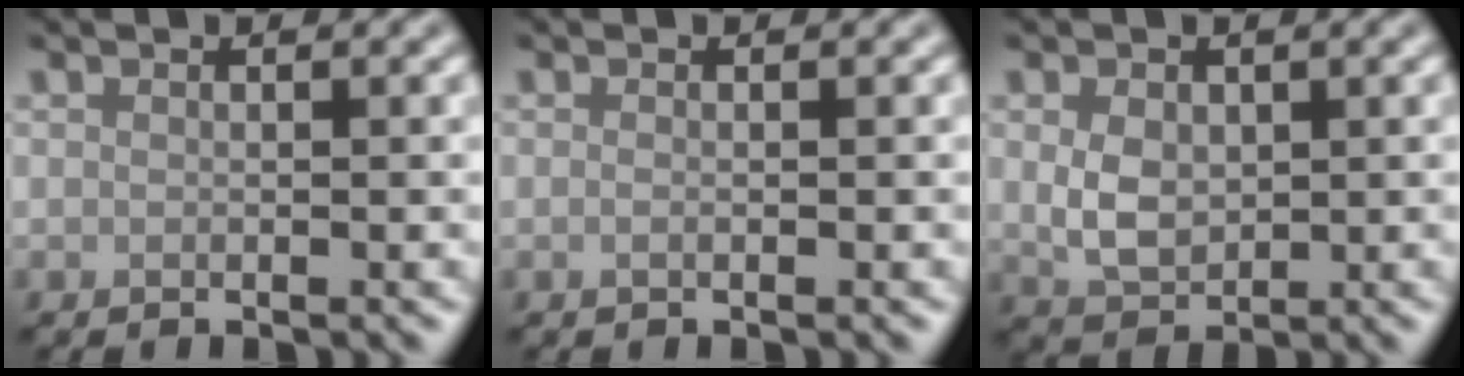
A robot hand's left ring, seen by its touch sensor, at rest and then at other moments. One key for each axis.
{"total": 0.6, "fx": -0.1, "fy": 0.2, "fz": 0.5, "tx": -0.009, "ty": -0.003, "tz": -0.004}
{"total": 3.1, "fx": 0.3, "fy": 2.2, "fz": 2.1, "tx": -0.044, "ty": -0.003, "tz": 0.010}